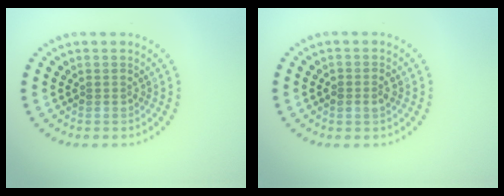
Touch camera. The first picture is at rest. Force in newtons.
{"total": 1.5, "press": 1.5, "slide": 0.2}